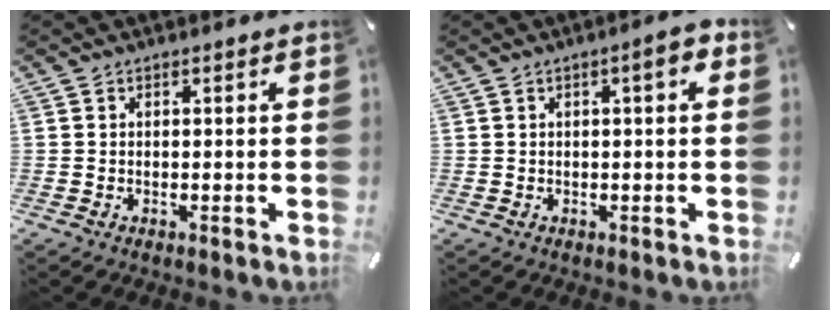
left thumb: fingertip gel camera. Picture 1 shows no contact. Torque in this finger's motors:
{"motor_torque": [0.96, 1.07, 0.52, -0.58, 0.16]}